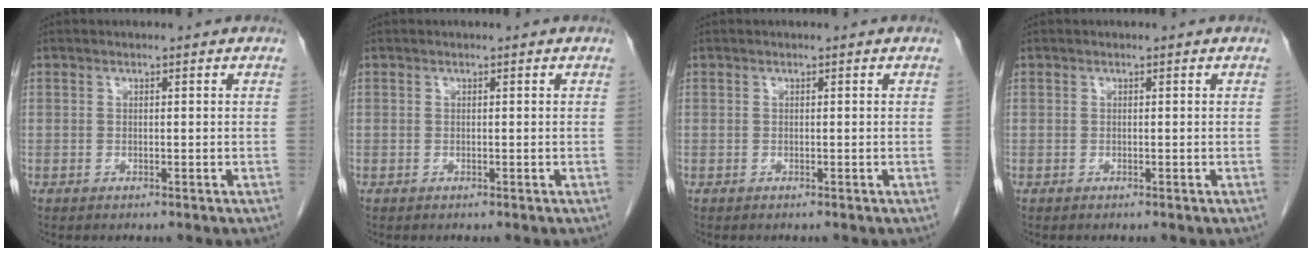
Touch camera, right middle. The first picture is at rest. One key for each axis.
{"total": 0.0}
{"total": 0.0}
{"total": 0.0}